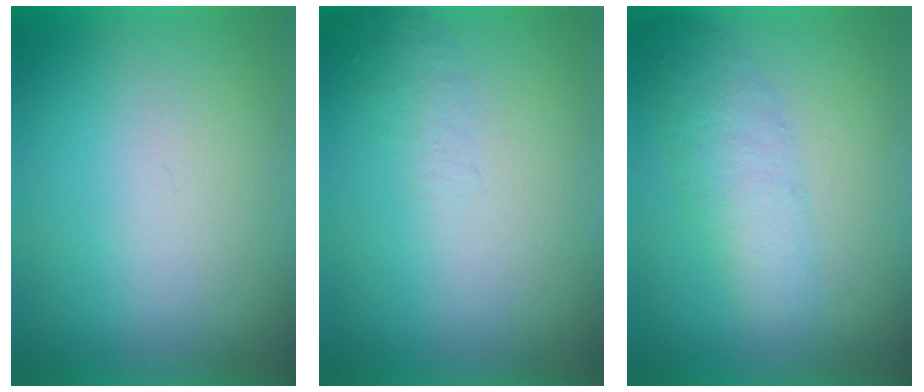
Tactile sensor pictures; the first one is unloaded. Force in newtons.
{"total": 1.1}
{"total": 2.2}